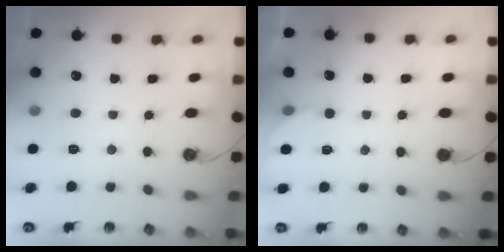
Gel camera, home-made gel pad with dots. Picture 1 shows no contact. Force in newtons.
{"total": 2.2, "press": 2.2, "slide": 0.2}